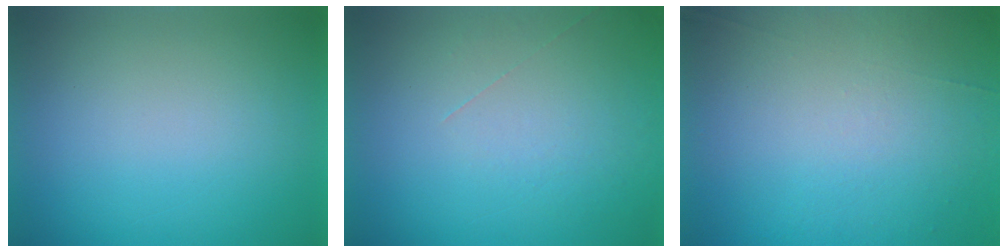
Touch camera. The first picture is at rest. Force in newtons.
{"total": 1.2}
{"total": 6.8}